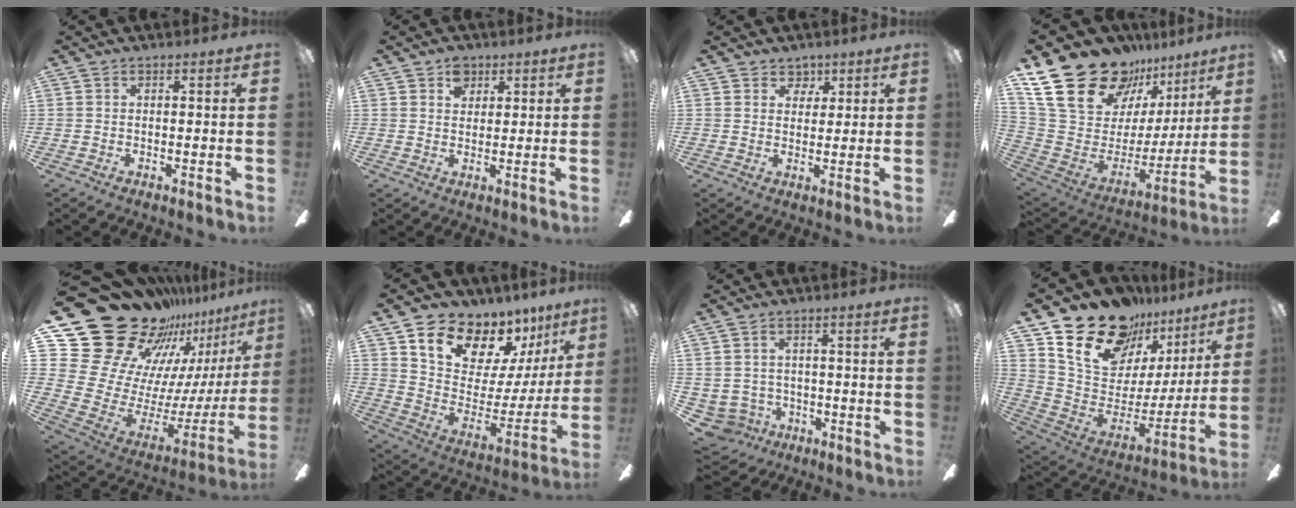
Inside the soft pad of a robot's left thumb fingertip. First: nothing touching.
{"total": 4.5, "force": [2.6, 3.1, 1.8], "torque": [-0.020, 0.000, 0.044]}
{"total": 4.2, "force": [2.8, 3.1, 0.7], "torque": [-0.002, -0.010, 0.048]}
{"total": 25.3, "force": [17.4, 14.1, 11.8], "torque": [-0.203, -0.107, 0.330]}
{"total": 29.3, "force": [22.3, 15.1, 11.5], "torque": [-0.172, -0.198, 0.453]}
{"total": 15.5, "force": [12.5, 7.7, 4.8], "torque": [-0.101, -0.106, 0.228]}
{"total": 4.3, "force": [-1.0, 4.2, 0.7], "torque": [-0.045, 0.001, -0.019]}
{"total": 21.7, "force": [16.3, 11.3, 8.7], "torque": [-0.157, -0.113, 0.302]}